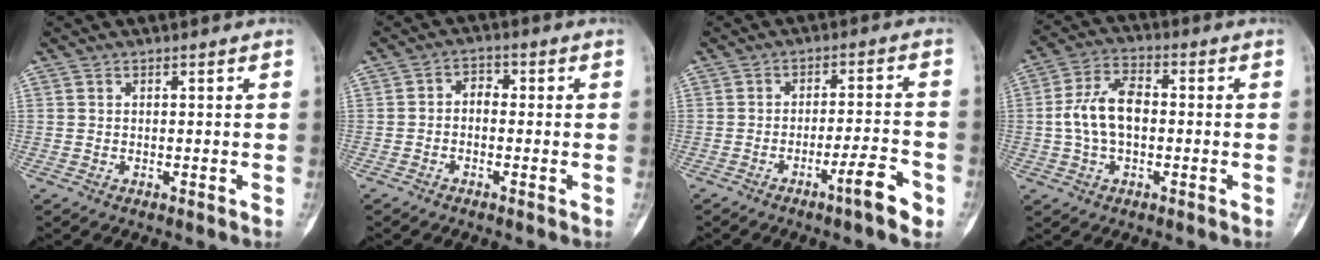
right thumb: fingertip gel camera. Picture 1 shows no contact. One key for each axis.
{"total": 2.9, "fx": -0.6, "fy": 2.1, "fz": 1.8, "tx": -0.010, "ty": 0.017, "tz": -0.023}
{"total": 7.0, "fx": -3.9, "fy": 0.8, "fz": 5.7, "tx": -0.089, "ty": 0.026, "tz": -0.058}
{"total": 9.6, "fx": -0.4, "fy": 5.8, "fz": 7.7, "tx": -0.139, "ty": 0.025, "tz": -0.015}